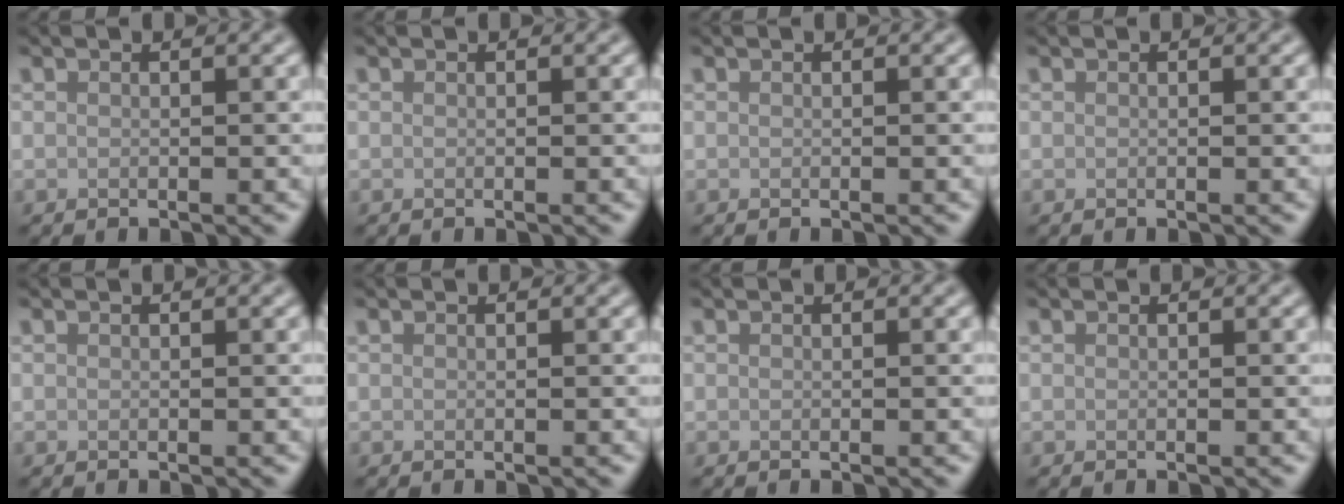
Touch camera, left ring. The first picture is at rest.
{"total": 0.0}
{"total": 0.0}
{"total": 0.0}
{"total": 0.0}
{"total": 0.0}
{"total": 0.0}
{"total": 0.0}